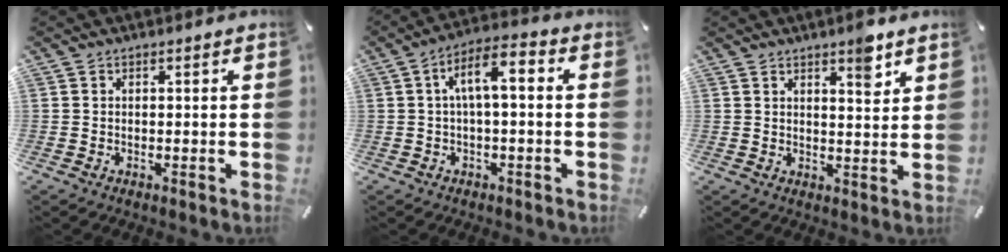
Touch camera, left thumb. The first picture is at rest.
{"total": 7.7, "force": [0.2, 3.2, 7.0], "torque": [-0.125, 0.014, 0.002]}
{"total": 5.4, "force": [3.8, 1.7, 3.4], "torque": [-0.035, -0.026, 0.059]}